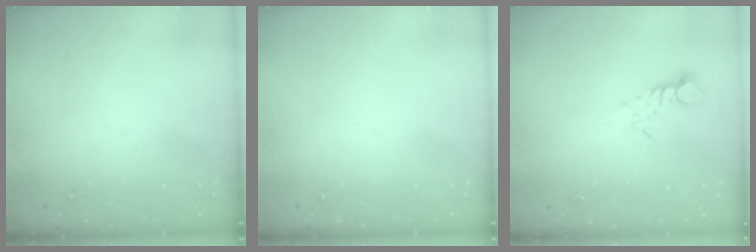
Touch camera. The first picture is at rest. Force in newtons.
{"total": 0.0}
{"total": 3.5, "press": 3.5, "slide": 0.3}